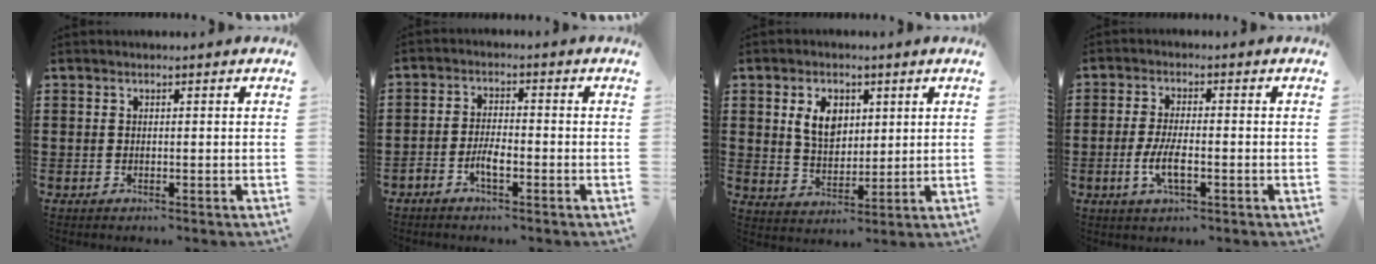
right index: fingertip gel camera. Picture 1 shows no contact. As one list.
[{"total": 3.3, "force": [-1.8, 1.0, 2.6], "torque": [-0.059, 0.000, -0.038]}, {"total": 6.0, "force": [2.1, 3.6, 4.3], "torque": [-0.087, 0.010, 0.034]}, {"total": 4.8, "force": [-1.5, 1.5, 4.3], "torque": [-0.093, -0.002, -0.033]}]